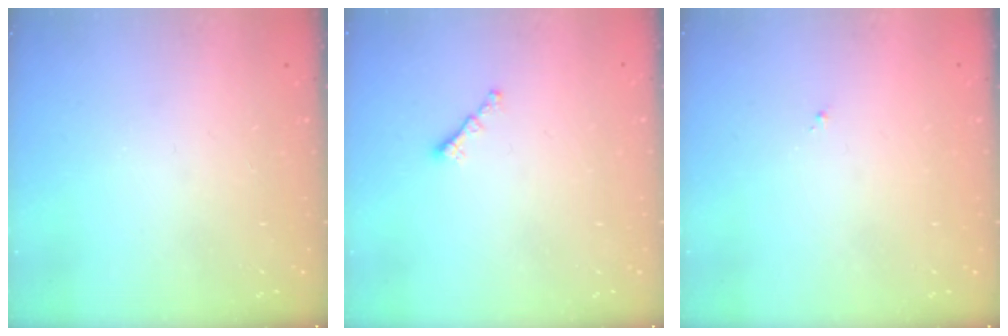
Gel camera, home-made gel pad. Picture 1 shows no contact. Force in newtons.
{"total": 0.7, "press": 0.6, "slide": 0.4}
{"total": 0.8, "press": 0.7, "slide": 0.3}